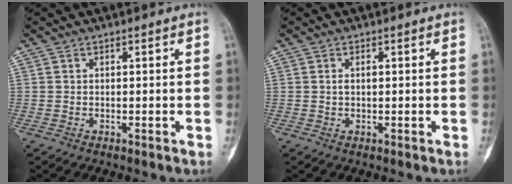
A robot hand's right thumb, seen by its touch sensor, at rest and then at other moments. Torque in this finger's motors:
{"motor_torque": [0.24, -0.42, -0.28, 0.15, 0.00]}